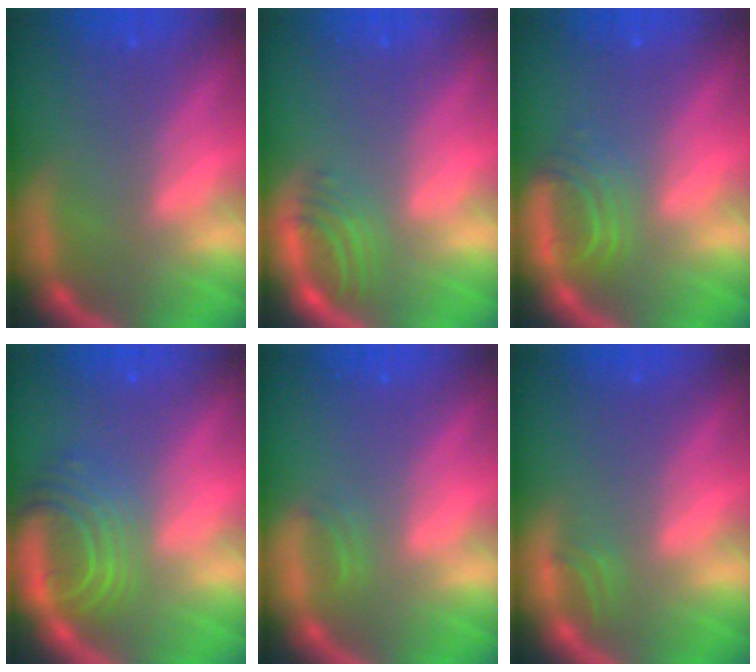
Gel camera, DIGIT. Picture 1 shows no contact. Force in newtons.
{"total": 2.9}
{"total": 3.5}
{"total": 7.0}
{"total": 0.9}
{"total": 0.9}